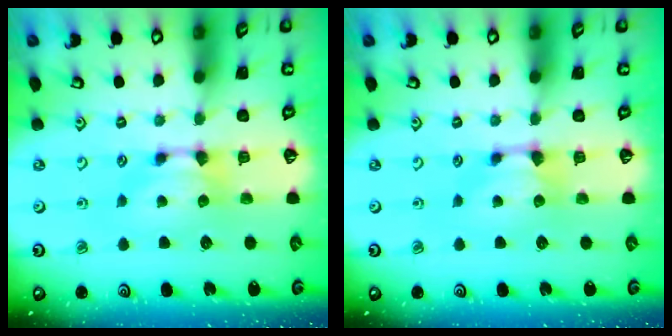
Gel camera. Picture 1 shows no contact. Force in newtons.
{"total": 0.0}